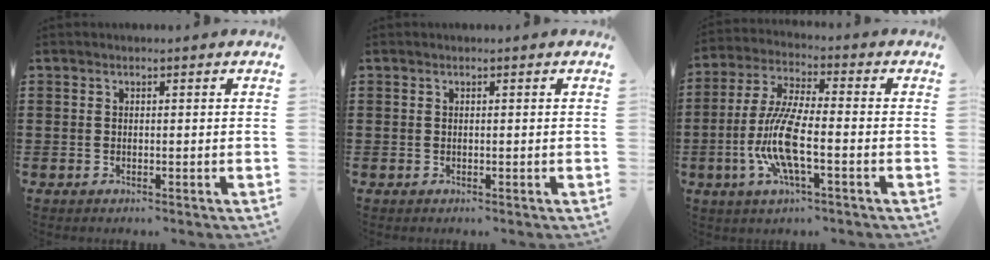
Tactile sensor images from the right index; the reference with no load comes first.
{"total": 0.0}
{"total": 10.1, "force": [-2.8, 2.5, 9.4], "torque": [-0.209, -0.016, -0.058]}